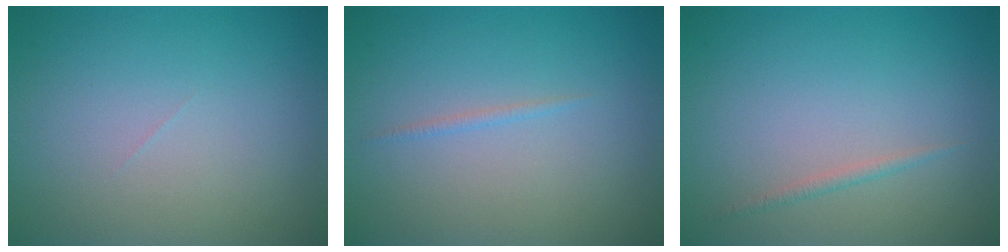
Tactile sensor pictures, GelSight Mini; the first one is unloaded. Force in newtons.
{"total": 0.5, "press": 0.5, "slide": 0.1}
{"total": 0.7, "press": 0.7, "slide": 0.1}